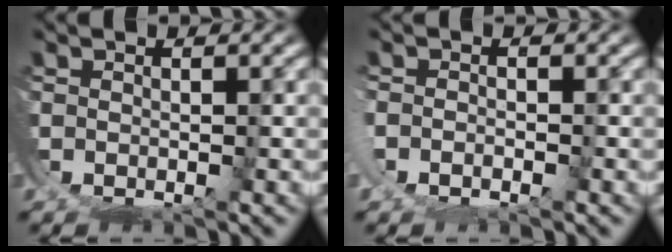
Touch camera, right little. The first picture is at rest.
{"total": 0.7, "force": [-0.3, -0.6, -0.1], "torque": [0.009, 0.002, -0.005]}